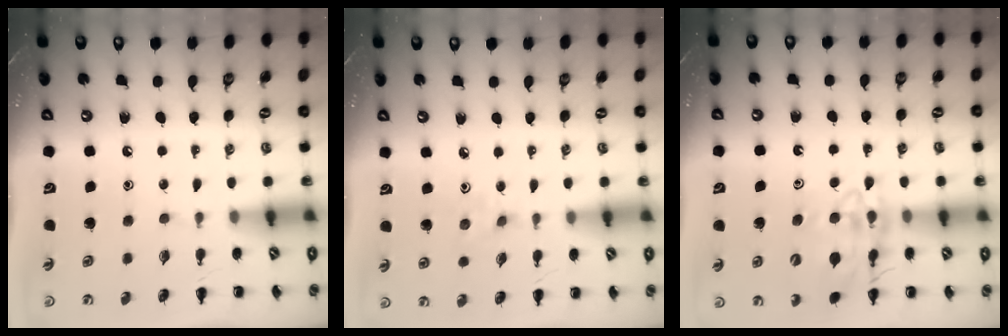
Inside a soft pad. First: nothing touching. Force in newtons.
{"total": 2.5, "press": 2.3, "slide": 0.9}
{"total": 14.3, "press": 14.0, "slide": 2.6}